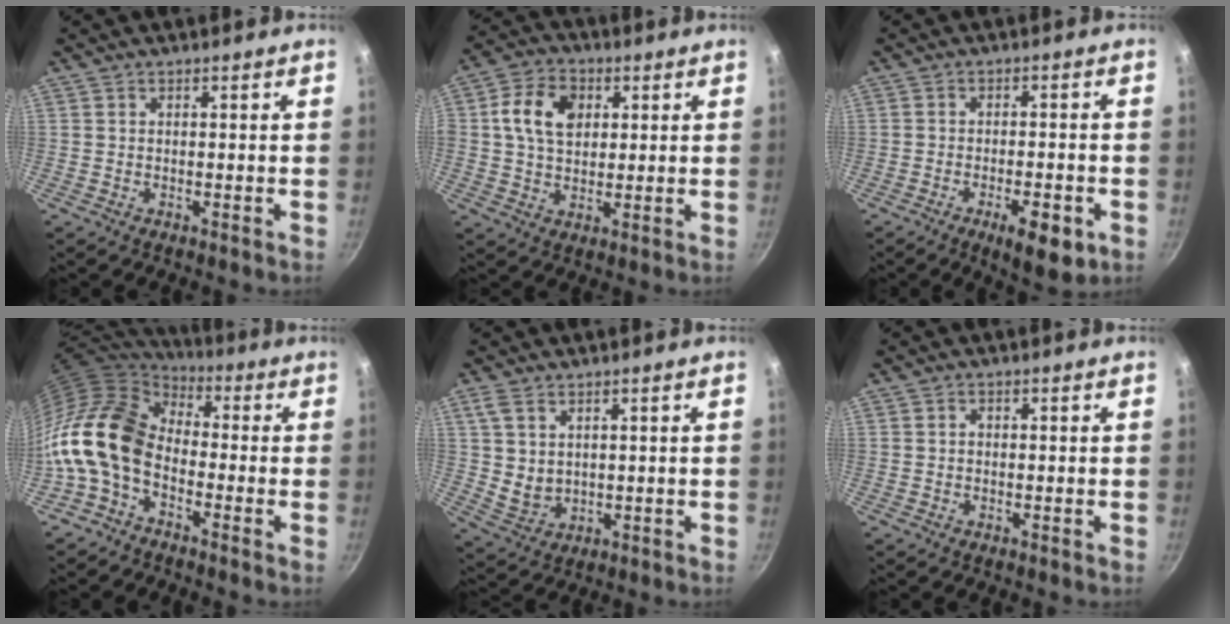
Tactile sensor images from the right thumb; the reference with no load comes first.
{"total": 10.2, "force": [2.4, 7.3, 6.7], "torque": [-0.106, 0.008, 0.033]}
{"total": 8.7, "force": [-3.7, 3.2, 7.1], "torque": [-0.089, 0.015, -0.046]}
{"total": 16.3, "force": [-3.6, 10.9, 11.6], "torque": [-0.205, 0.042, -0.096]}
{"total": 5.7, "force": [2.2, 3.9, 3.5], "torque": [-0.059, -0.011, 0.054]}
{"total": 0.8, "force": [0.0, 0.7, 0.5], "torque": [-0.008, 0.005, 0.000]}